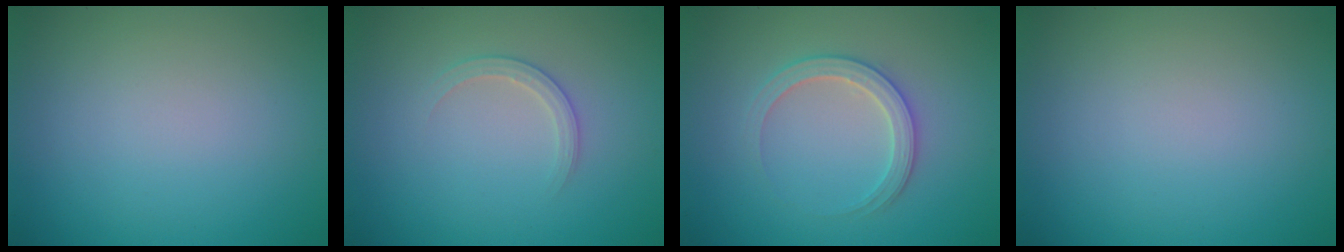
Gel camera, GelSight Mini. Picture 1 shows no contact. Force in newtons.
{"total": 1.6, "press": 1.6, "slide": 0.1}
{"total": 2.8, "press": 2.7, "slide": 0.4}
{"total": 0.0}